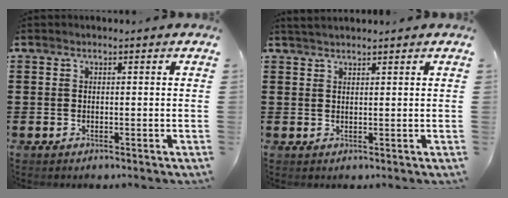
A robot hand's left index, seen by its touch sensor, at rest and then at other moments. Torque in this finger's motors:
{"motor_torque": [0.10, 0.09, 0.07, 0.02]}